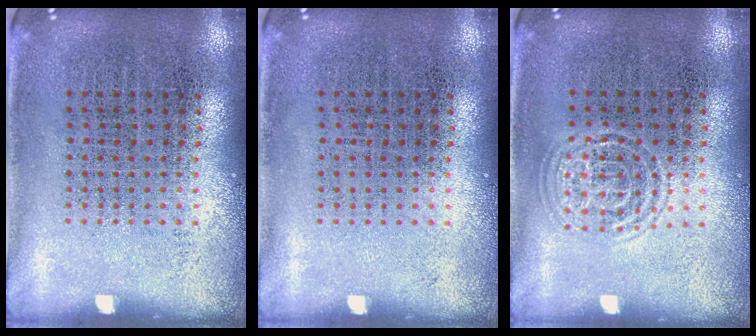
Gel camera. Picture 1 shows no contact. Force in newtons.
{"total": 0.0}
{"total": 1.3, "press": 1.3, "slide": 0.1}